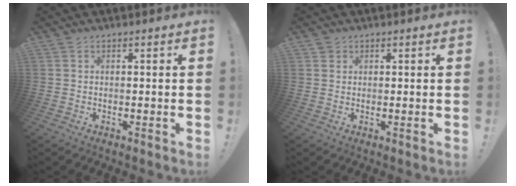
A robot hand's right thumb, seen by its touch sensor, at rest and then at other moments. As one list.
[{"total": 1.2, "force": [0.8, 0.9, 0.1], "torque": [0.004, -0.003, 0.015]}]